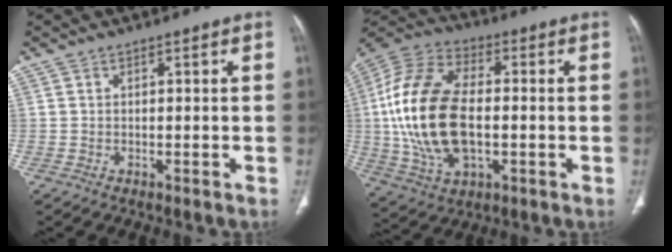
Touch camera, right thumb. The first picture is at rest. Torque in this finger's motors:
{"motor_torque": [-0.60, 2.61, 2.51, 0.26, 0.52]}